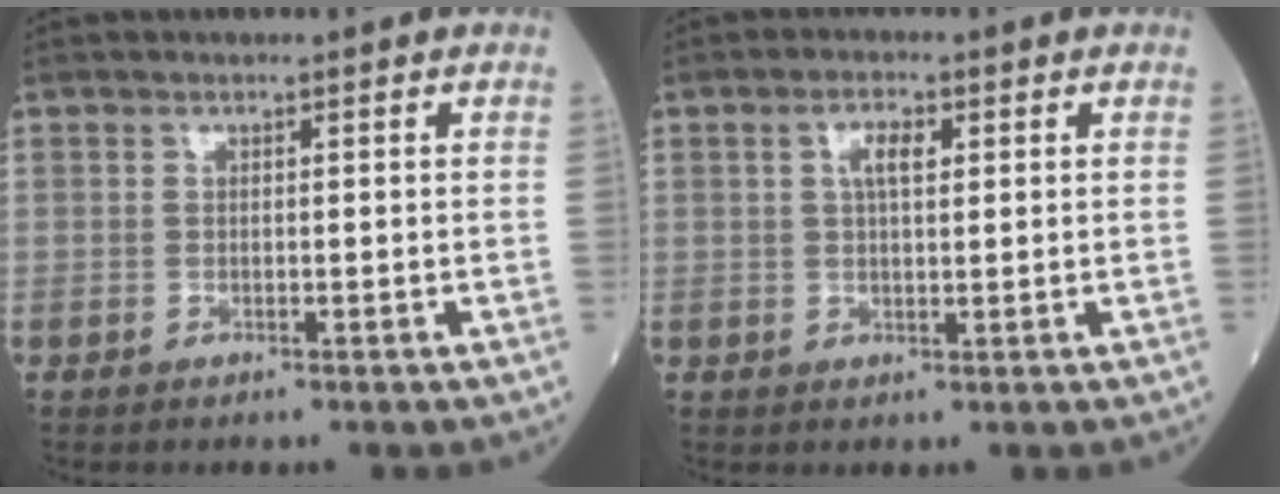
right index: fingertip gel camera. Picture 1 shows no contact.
{"total": 3.6, "force": [1.2, 1.3, 3.1], "torque": [-0.060, 0.005, 0.021]}